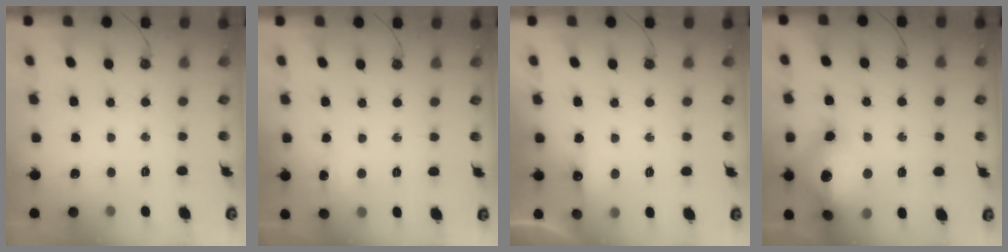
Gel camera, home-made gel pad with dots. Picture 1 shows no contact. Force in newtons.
{"total": 5.1, "press": 5.0, "slide": 0.7}
{"total": 5.2, "press": 5.1, "slide": 1.0}
{"total": 19.8, "press": 19.7, "slide": 1.8}